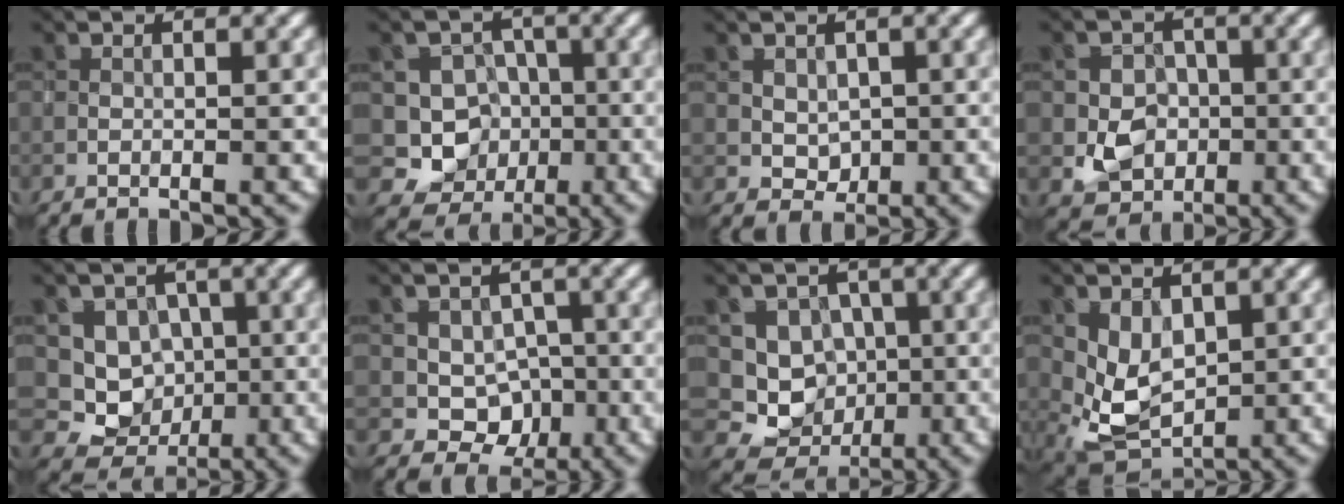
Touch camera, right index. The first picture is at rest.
{"total": 6.4, "force": [-1.1, 6.0, 1.7], "torque": [-0.004, 0.006, -0.045]}
{"total": 1.6, "force": [0.4, 1.4, 0.7], "torque": [-0.012, -0.004, 0.010]}
{"total": 3.7, "force": [-0.5, 3.2, 1.7], "torque": [-0.018, -0.002, -0.008]}
{"total": 5.2, "force": [0.5, 4.9, 1.7], "torque": [-0.002, 0.002, -0.006]}
{"total": 3.8, "force": [-0.2, 3.3, 1.8], "torque": [-0.013, -0.001, -0.002]}
{"total": 6.0, "force": [0.2, 5.6, 1.9], "torque": [-0.007, 0.004, -0.013]}
{"total": 4.0, "force": [1.0, 2.8, 2.6], "torque": [-0.056, -0.012, 0.027]}